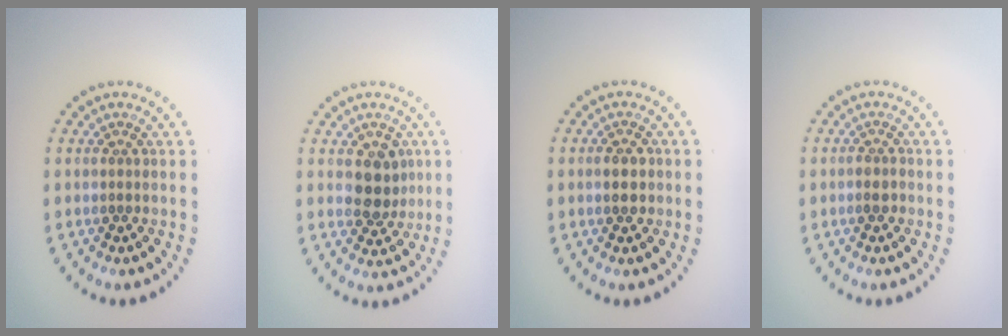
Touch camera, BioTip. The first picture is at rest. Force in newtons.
{"total": 3.5, "press": 3.3, "slide": 1.0}
{"total": 1.8, "press": 1.8, "slide": 0.3}
{"total": 1.3, "press": 1.2, "slide": 0.5}